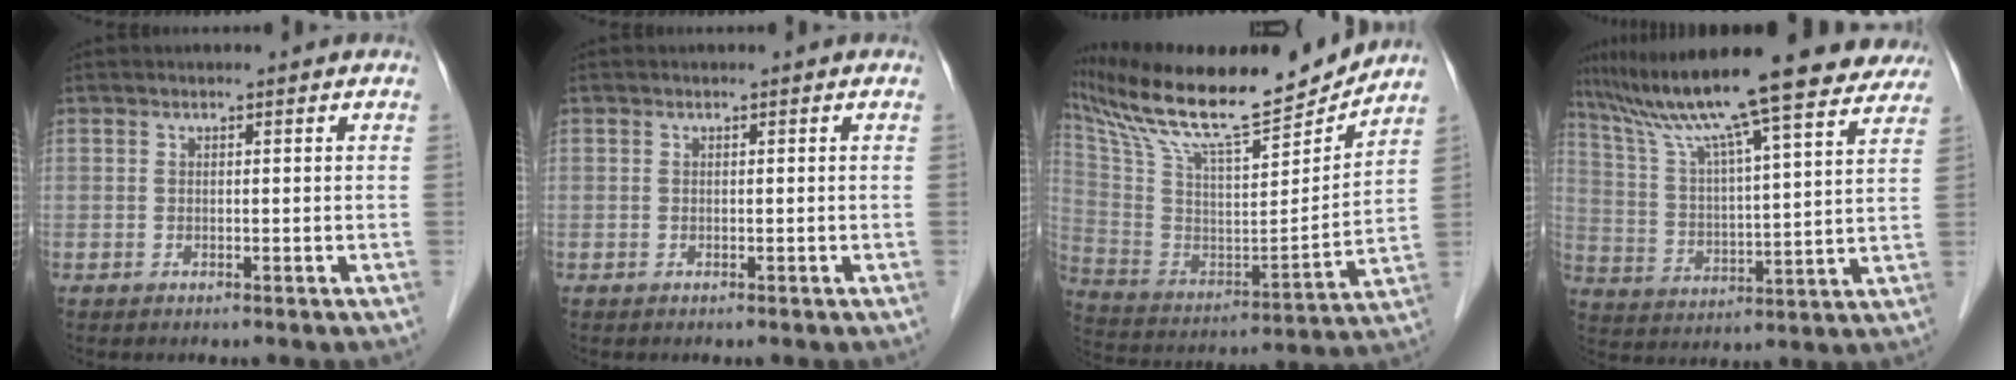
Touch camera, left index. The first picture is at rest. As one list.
[{"total": 0.0}, {"total": 23.5, "force": [20.5, 2.6, 11.2], "torque": [-0.215, -0.011, 0.341]}, {"total": 26.0, "force": [22.0, 1.7, 13.8], "torque": [-0.229, -0.002, 0.317]}]